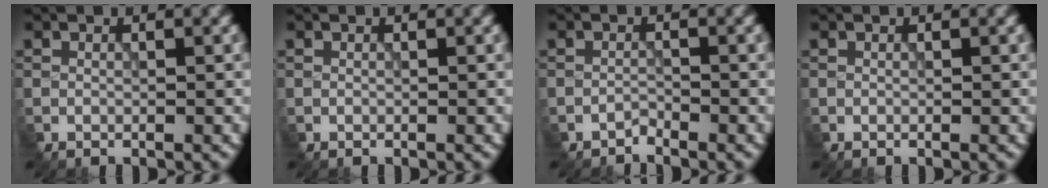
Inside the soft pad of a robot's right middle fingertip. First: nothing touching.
{"total": 0.0}
{"total": 1.0, "force": [-0.9, 0.0, -0.4], "torque": [0.005, 0.003, -0.018]}
{"total": 0.0}